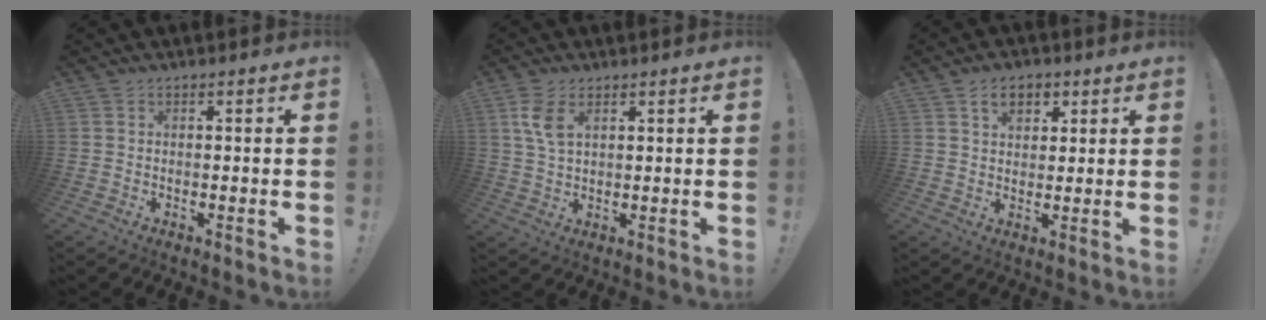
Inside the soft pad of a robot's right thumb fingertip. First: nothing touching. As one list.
[{"total": 6.6, "force": [2.8, 3.2, 5.0], "torque": [-0.092, -0.005, 0.050]}, {"total": 6.1, "force": [3.0, 4.2, 3.4], "torque": [-0.054, 0.001, 0.054]}]